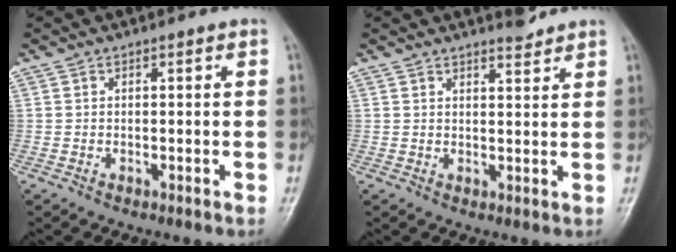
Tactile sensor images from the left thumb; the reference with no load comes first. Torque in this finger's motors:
{"motor_torque": [0.25, -0.48, 0.15, 0.18, 0.04]}